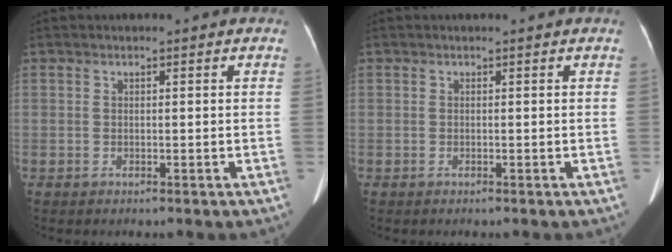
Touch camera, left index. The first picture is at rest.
{"total": 0.0}